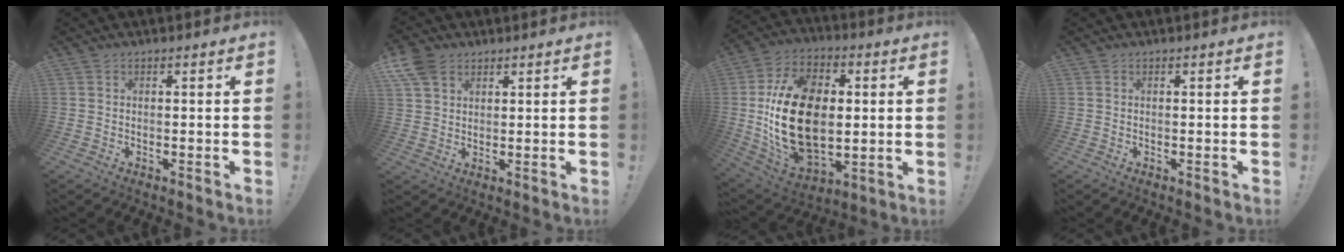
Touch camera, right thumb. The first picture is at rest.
{"total": 7.4, "force": [4.3, 4.9, 3.5], "torque": [-0.067, -0.010, 0.087]}
{"total": 26.4, "force": [0.5, 17.3, 19.8], "torque": [-0.378, 0.007, 0.022]}
{"total": 0.0}